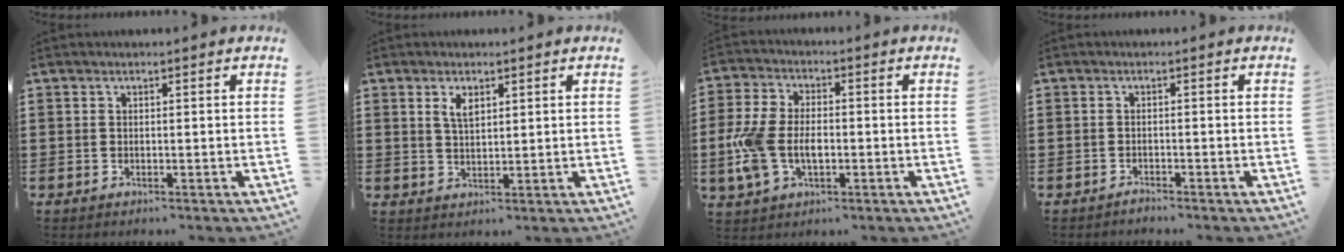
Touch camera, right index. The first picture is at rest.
{"total": 2.7, "force": [1.5, 1.2, 2.0], "torque": [-0.043, 0.003, 0.026]}
{"total": 7.9, "force": [-1.4, 4.7, 6.1], "torque": [-0.156, -0.002, -0.034]}
{"total": 1.1, "force": [-1.1, 0.1, 0.0], "torque": [-0.003, 0.002, -0.024]}